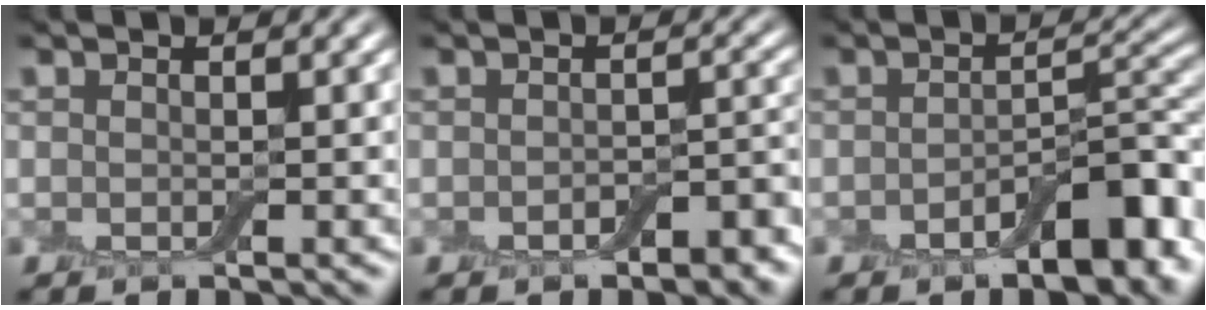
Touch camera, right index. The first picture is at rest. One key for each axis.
{"total": 3.2, "fx": -1.6, "fy": 1.5, "fz": 2.3, "tx": -0.034, "ty": 0.000, "tz": -0.020}
{"total": 6.6, "fx": -2.9, "fy": 2.7, "fz": 5.3, "tx": -0.068, "ty": 0.009, "tz": -0.044}